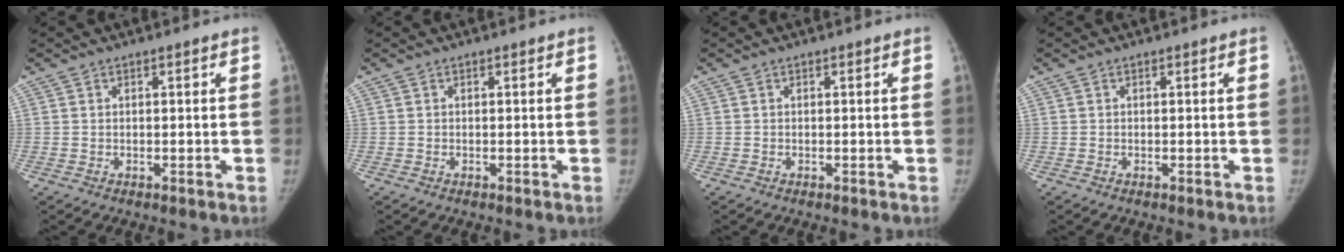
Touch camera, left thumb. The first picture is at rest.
{"total": 0.0}
{"total": 0.0}
{"total": 0.0}